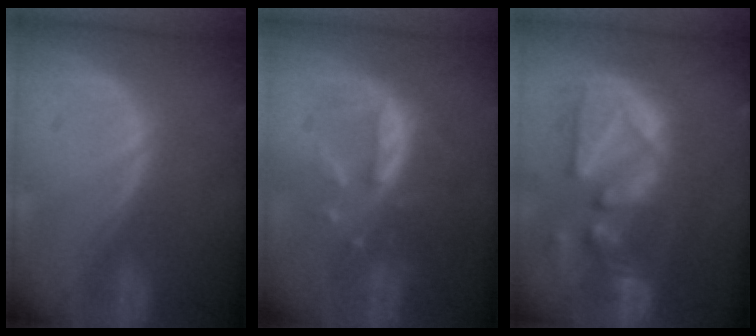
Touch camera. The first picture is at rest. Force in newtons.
{"total": 8.0, "press": 7.2, "slide": 3.3}
{"total": 11.4, "press": 10.8, "slide": 3.7}